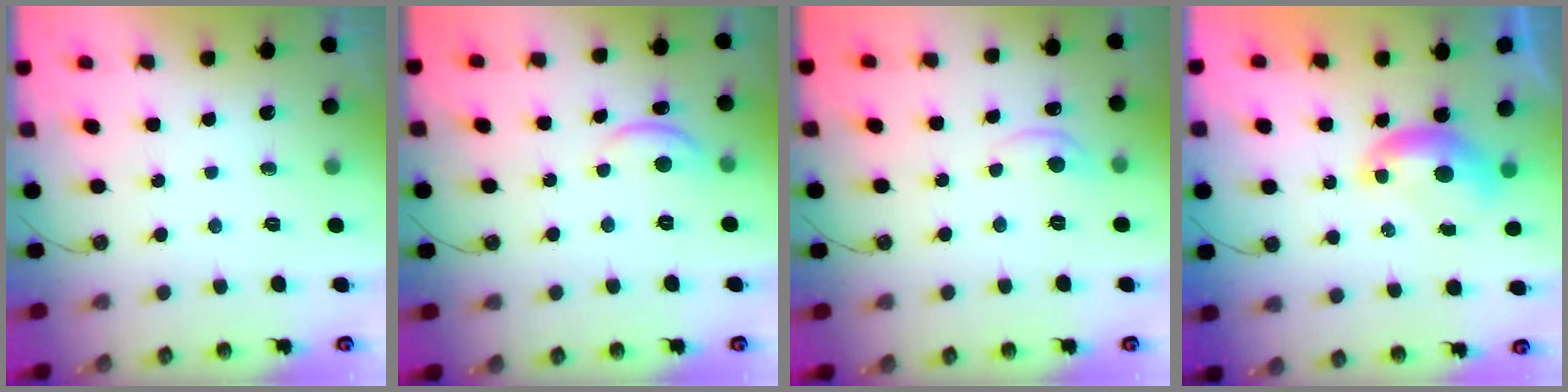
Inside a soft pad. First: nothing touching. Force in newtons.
{"total": 2.0, "press": 2.0, "slide": 0.2}
{"total": 0.0}
{"total": 0.0}